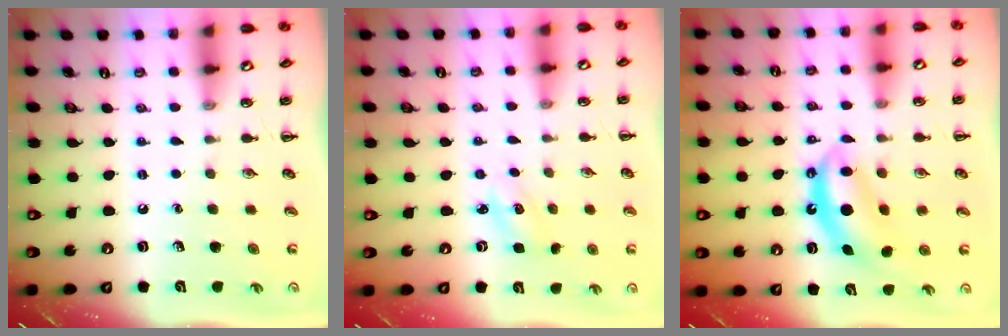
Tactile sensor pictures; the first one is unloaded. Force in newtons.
{"total": 2.8, "press": 2.7, "slide": 0.7}
{"total": 8.9, "press": 8.8, "slide": 1.4}